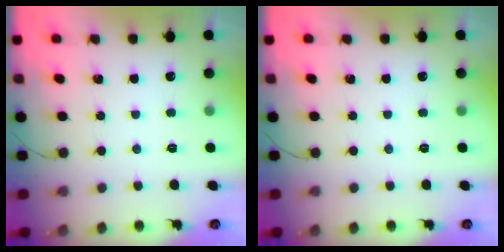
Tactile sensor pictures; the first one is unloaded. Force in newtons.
{"total": 0.0}